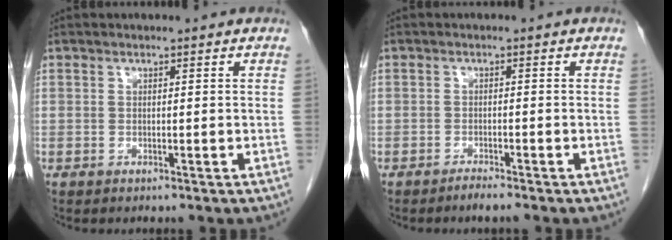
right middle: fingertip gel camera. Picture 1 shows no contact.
{"total": 1.6, "force": [-1.4, -0.2, 0.7], "torque": [-0.019, -0.003, -0.026]}